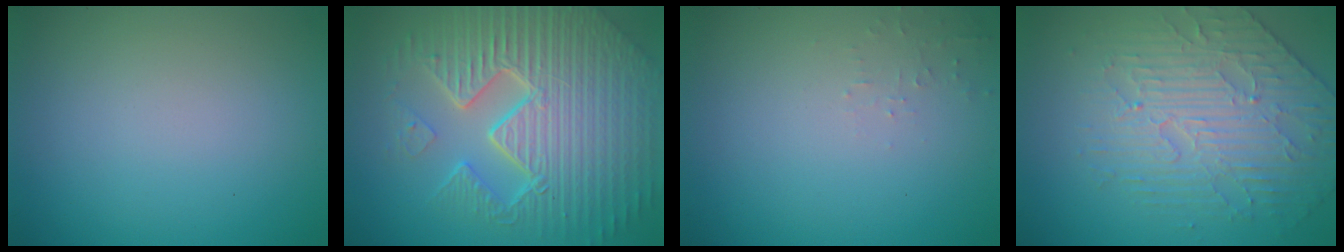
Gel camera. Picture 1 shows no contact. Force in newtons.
{"total": 10.7, "press": 6.9, "slide": 8.1}
{"total": 0.8, "press": 0.7, "slide": 0.1}
{"total": 4.1, "press": 4.1, "slide": 0.1}